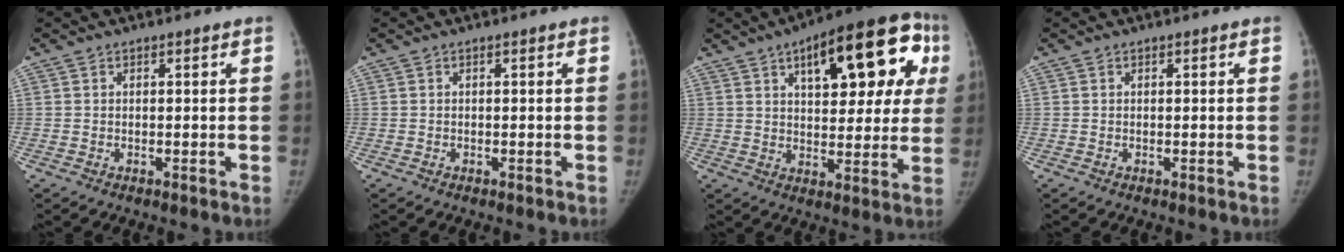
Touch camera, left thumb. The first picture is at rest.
{"total": 0.0}
{"total": 22.2, "force": [8.3, 9.7, 18.2], "torque": [-0.206, 0.017, 0.108]}
{"total": 0.0}